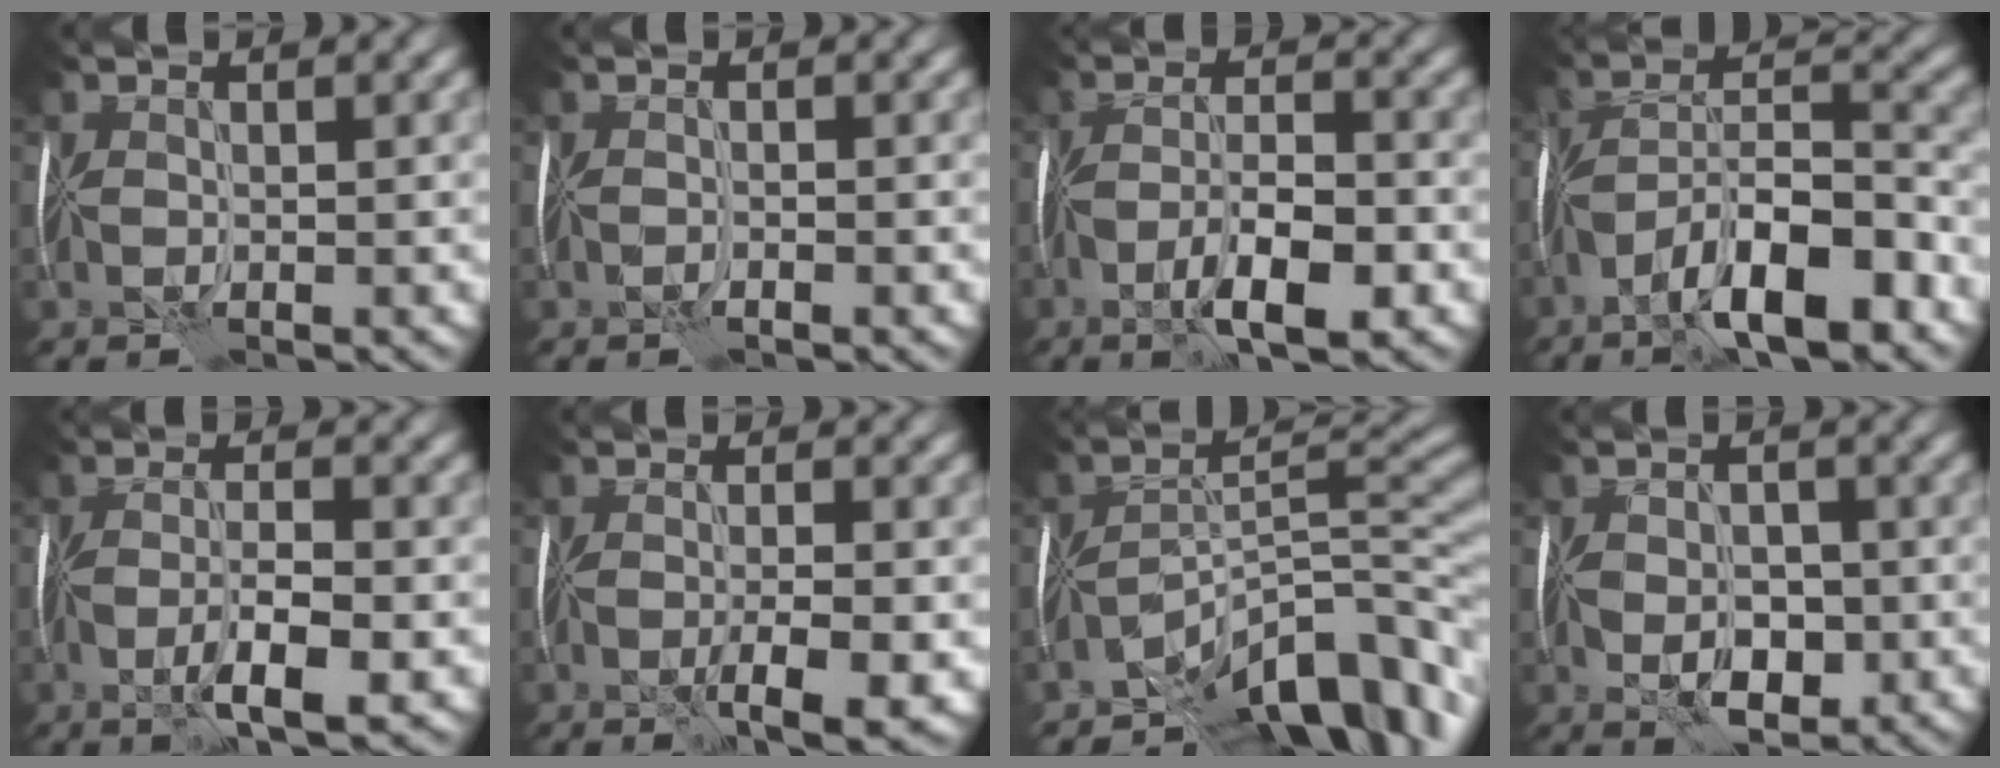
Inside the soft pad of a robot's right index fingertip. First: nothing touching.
{"total": 0.6, "force": [-0.4, -0.5, 0.1], "torque": [-0.005, 0.005, -0.013]}
{"total": 5.9, "force": [-2.7, 1.5, 5.0], "torque": [-0.087, 0.008, -0.053]}
{"total": 10.0, "force": [-6.0, 2.6, 7.5], "torque": [-0.119, 0.020, -0.112]}
{"total": 4.5, "force": [-1.7, 0.7, 4.1], "torque": [-0.076, 0.002, -0.035]}
{"total": 4.0, "force": [-1.3, 0.4, 3.8], "torque": [-0.063, -0.005, -0.024]}
{"total": 8.6, "force": [-6.6, 2.6, 5.0], "torque": [-0.050, 0.010, -0.130]}
{"total": 4.0, "force": [-1.3, 2.2, 3.0], "torque": [-0.042, 0.003, -0.029]}